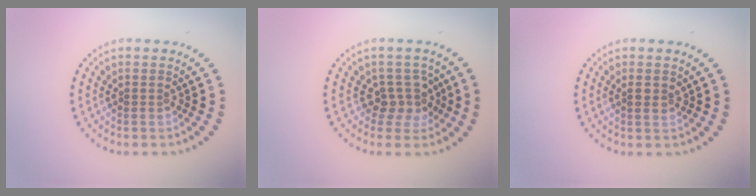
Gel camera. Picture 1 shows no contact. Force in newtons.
{"total": 2.5, "press": 2.0, "slide": 1.6}
{"total": 0.9, "press": 0.8, "slide": 0.4}